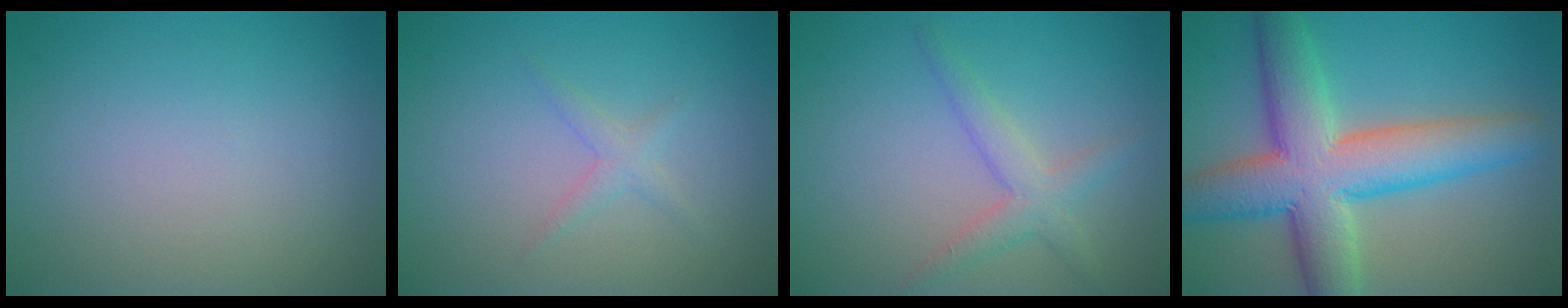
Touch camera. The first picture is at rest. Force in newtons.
{"total": 1.3, "press": 1.3, "slide": 0.1}
{"total": 2.7, "press": 2.7, "slide": 0.1}
{"total": 9.9, "press": 9.9, "slide": 0.4}